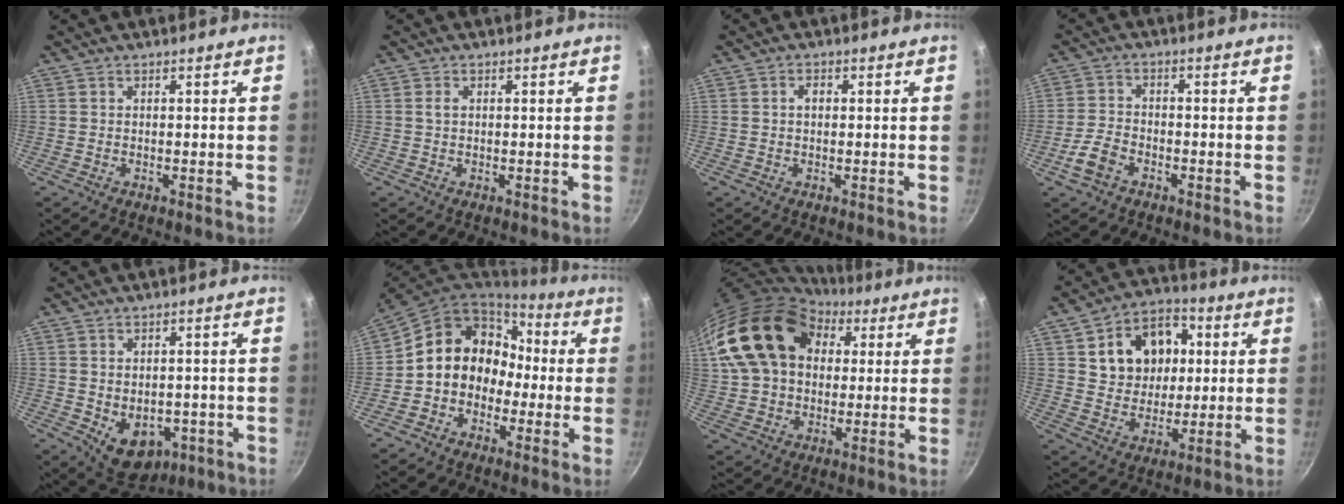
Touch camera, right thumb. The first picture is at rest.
{"total": 1.2, "force": [0.2, 0.7, 0.9], "torque": [-0.016, 0.003, 0.003]}
{"total": 1.9, "force": [0.3, 1.3, 1.4], "torque": [-0.018, 0.006, 0.003]}
{"total": 5.7, "force": [-2.9, 3.7, 3.4], "torque": [-0.064, 0.025, -0.058]}
{"total": 9.2, "force": [-2.4, 6.5, 5.9], "torque": [-0.052, -0.002, -0.015]}
{"total": 14.2, "force": [-0.9, 12.1, 7.4], "torque": [-0.080, 0.058, -0.029]}
{"total": 21.6, "force": [6.8, 15.5, 13.4], "torque": [-0.228, 0.019, 0.117]}
{"total": 14.9, "force": [3.4, 11.8, 8.5], "torque": [-0.099, 0.005, 0.055]}